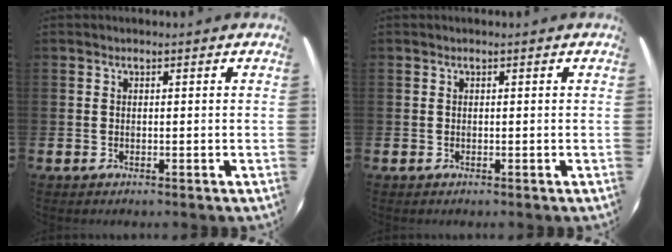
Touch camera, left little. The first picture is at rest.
{"total": 0.0}